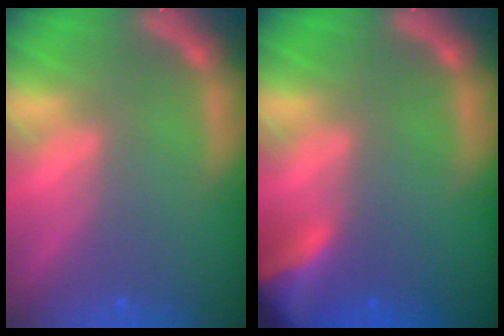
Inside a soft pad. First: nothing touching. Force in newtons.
{"total": 5.9}